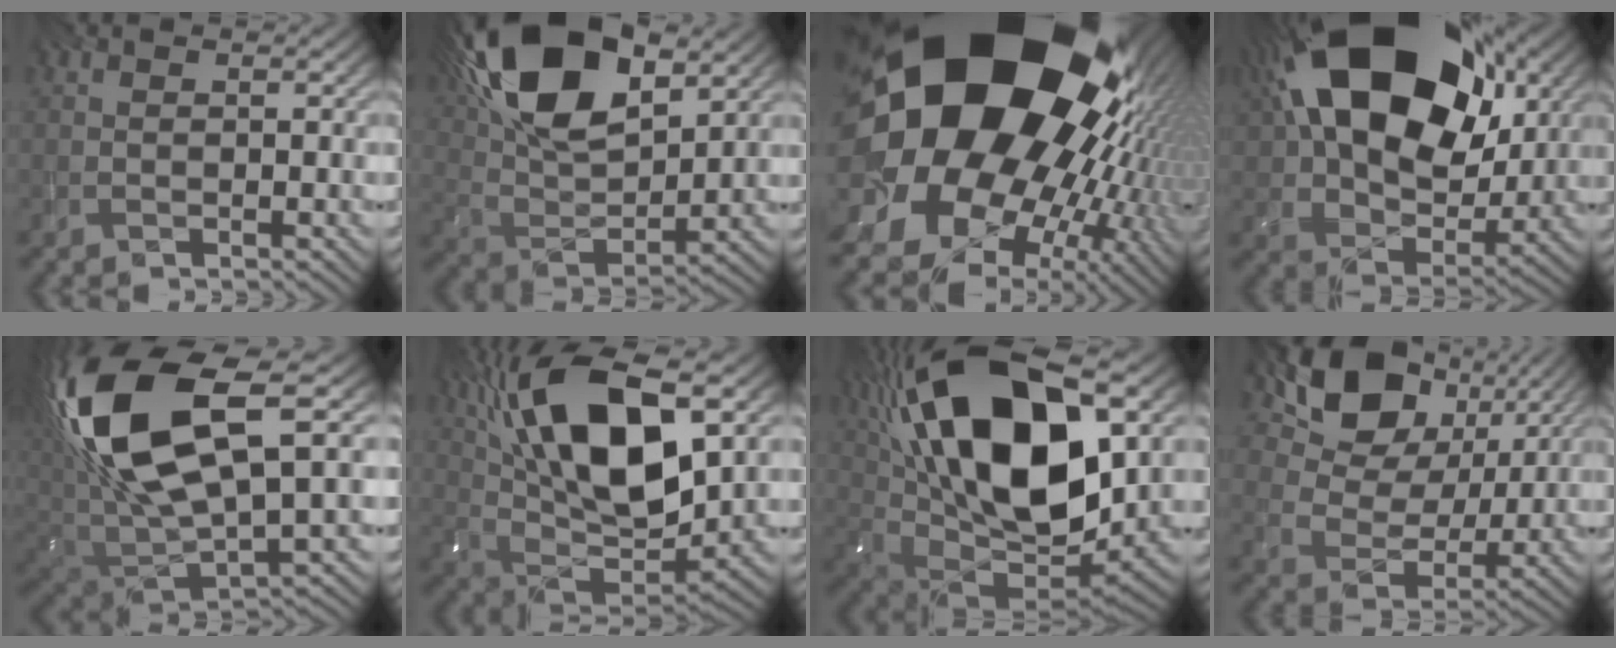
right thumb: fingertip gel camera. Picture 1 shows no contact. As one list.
[{"total": 17.9, "force": [9.1, 8.7, 12.7], "torque": [-0.276, 0.020, 0.165]}, {"total": 24.9, "force": [5.1, 20.2, 13.7], "torque": [-0.256, -0.061, 0.089]}, {"total": 21.9, "force": [7.4, 14.3, 14.9], "torque": [-0.296, 0.033, 0.128]}, {"total": 18.2, "force": [5.9, 8.6, 14.8], "torque": [-0.342, 0.002, 0.116]}, {"total": 18.8, "force": [7.0, 8.4, 15.3], "torque": [-0.314, 0.027, 0.117]}, {"total": 22.1, "force": [7.3, 11.3, 17.6], "torque": [-0.376, 0.042, 0.129]}, {"total": 15.0, "force": [7.9, 9.9, 8.1], "torque": [-0.158, 0.015, 0.135]}]